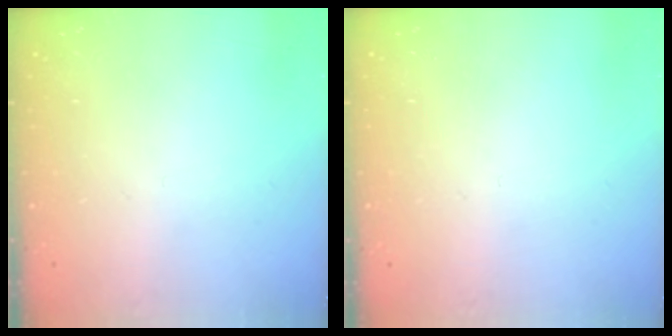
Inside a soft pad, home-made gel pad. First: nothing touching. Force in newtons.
{"total": 0.0}